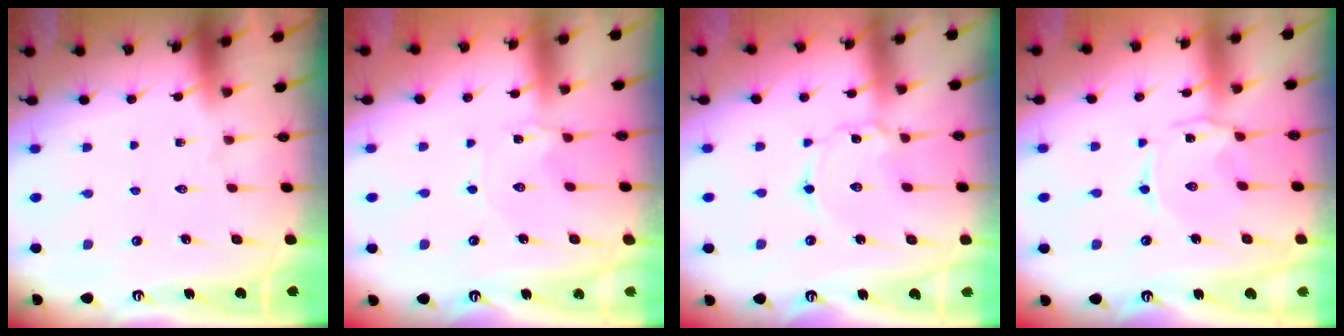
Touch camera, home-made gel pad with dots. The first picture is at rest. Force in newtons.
{"total": 1.6, "press": 1.6, "slide": 0.3}
{"total": 2.4, "press": 2.4, "slide": 0.1}
{"total": 1.1, "press": 1.0, "slide": 0.4}